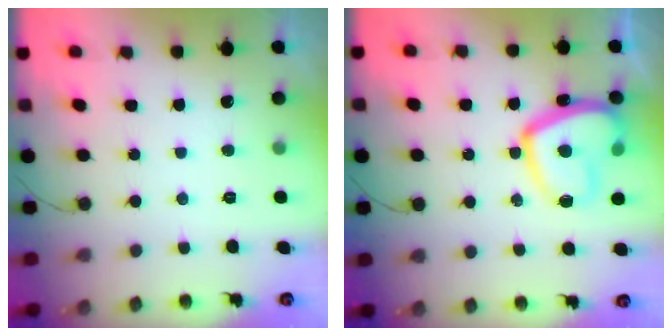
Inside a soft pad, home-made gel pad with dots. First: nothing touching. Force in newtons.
{"total": 17.0, "press": 16.9, "slide": 1.7}